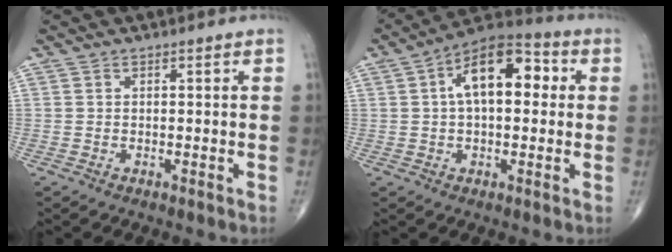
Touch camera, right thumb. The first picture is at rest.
{"total": 13.8, "force": [2.6, 7.2, 11.5], "torque": [-0.170, 0.032, 0.029]}